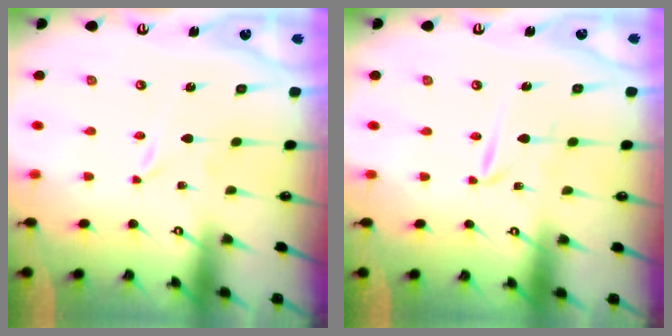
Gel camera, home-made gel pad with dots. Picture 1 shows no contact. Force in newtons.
{"total": 2.9, "press": 2.9, "slide": 0.2}